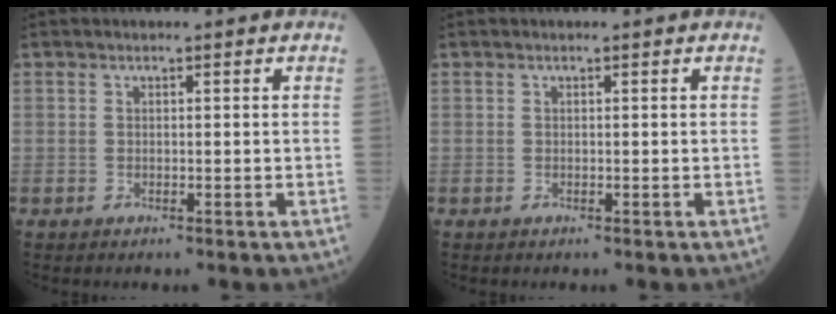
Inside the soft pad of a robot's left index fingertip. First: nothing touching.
{"total": 0.0}